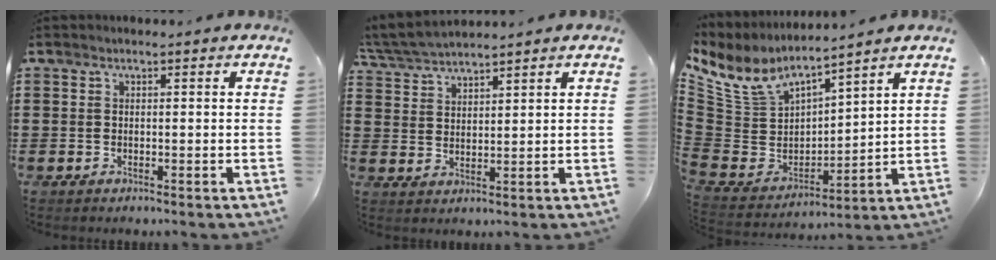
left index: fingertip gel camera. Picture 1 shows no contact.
{"total": 4.1, "force": [4.1, 0.1, 0.8], "torque": [-0.031, -0.011, 0.074]}
{"total": 7.7, "force": [6.2, 3.6, 2.8], "torque": [-0.091, -0.042, 0.113]}